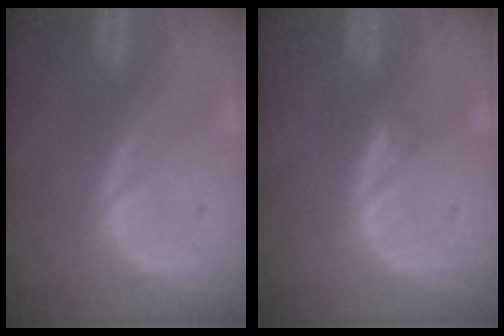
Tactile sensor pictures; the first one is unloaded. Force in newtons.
{"total": 0.8, "press": 0.8, "slide": 0.1}